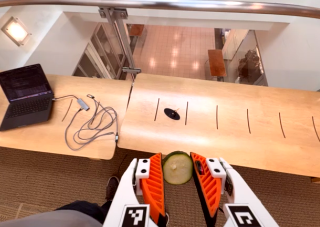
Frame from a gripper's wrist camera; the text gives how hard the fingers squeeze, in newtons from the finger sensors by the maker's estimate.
{"total": 9.0, "left": 8.9, "right": 9.0}